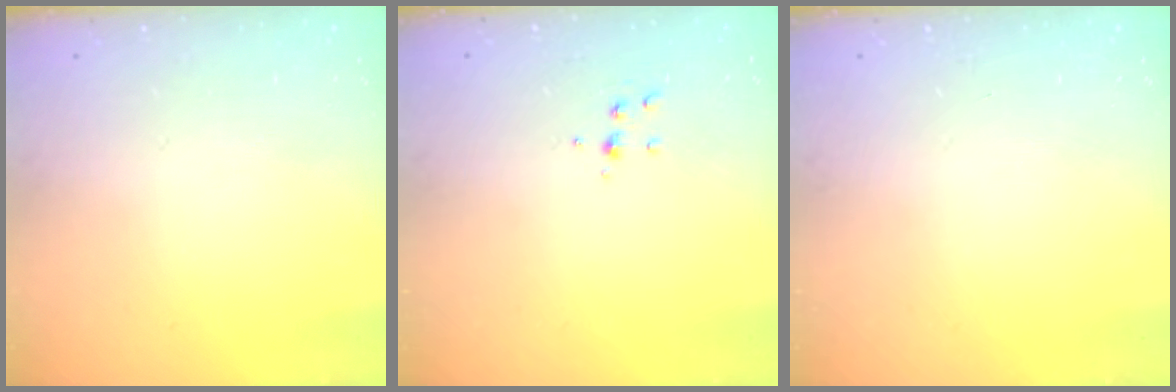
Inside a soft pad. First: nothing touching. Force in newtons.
{"total": 5.3, "press": 5.3, "slide": 0.5}
{"total": 0.0}